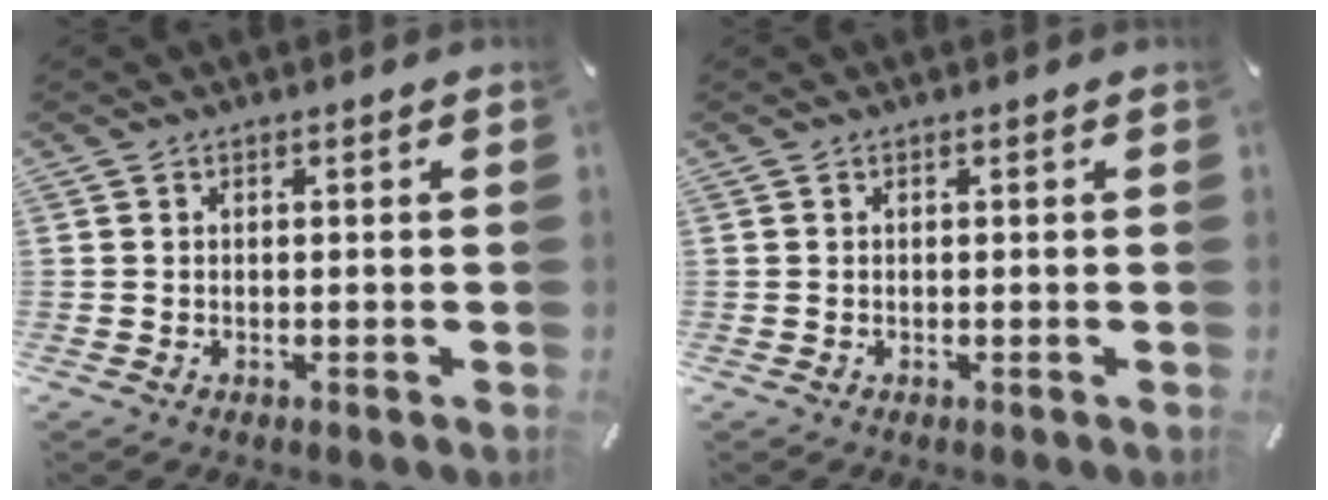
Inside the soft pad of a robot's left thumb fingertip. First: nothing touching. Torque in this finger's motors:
{"motor_torque": [0.01, -0.01, 0.01, 0.04, 0.00]}